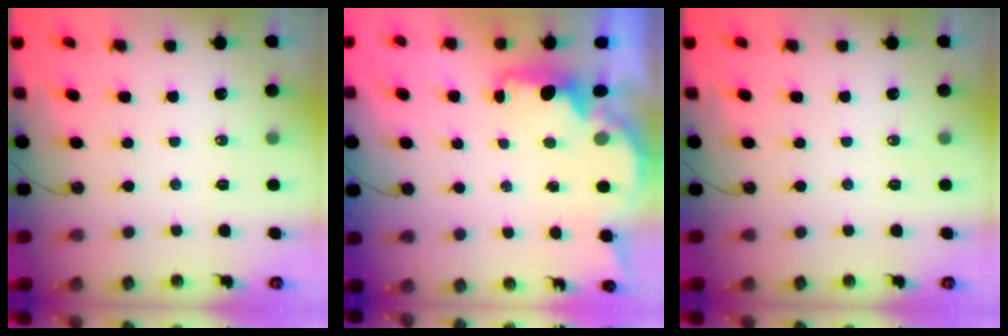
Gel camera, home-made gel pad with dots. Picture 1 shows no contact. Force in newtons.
{"total": 2.1, "press": 2.0, "slide": 0.8}
{"total": 0.0}